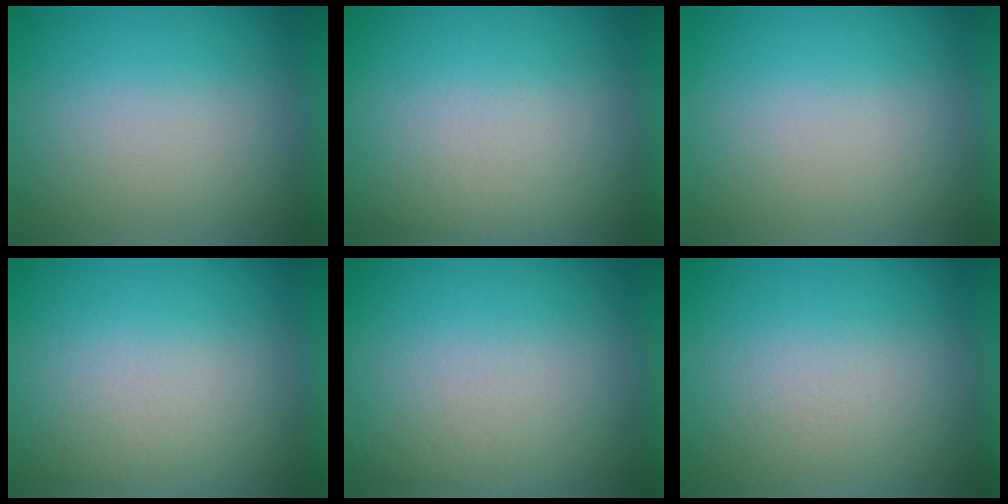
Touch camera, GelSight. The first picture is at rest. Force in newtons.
{"total": 2.2}
{"total": 0.0}
{"total": 2.6}
{"total": 3.2}
{"total": 3.6}